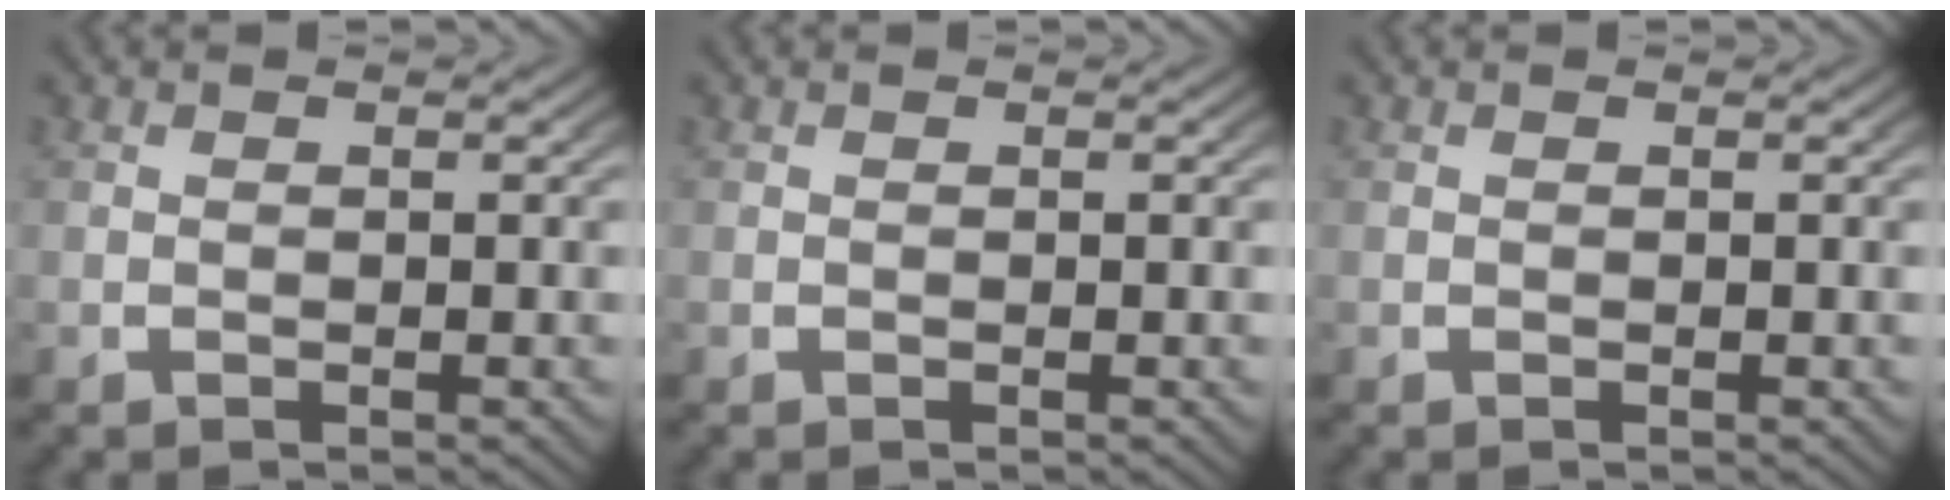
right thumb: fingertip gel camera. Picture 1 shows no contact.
{"total": 0.0}
{"total": 0.0}